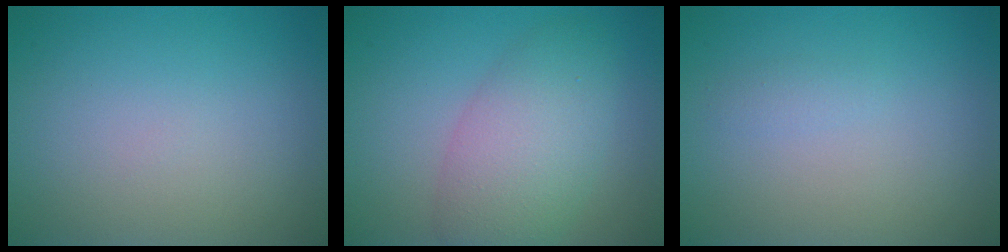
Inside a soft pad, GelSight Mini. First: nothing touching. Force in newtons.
{"total": 5.8, "press": 5.8, "slide": 0.1}
{"total": 0.6, "press": 0.6, "slide": 0.0}